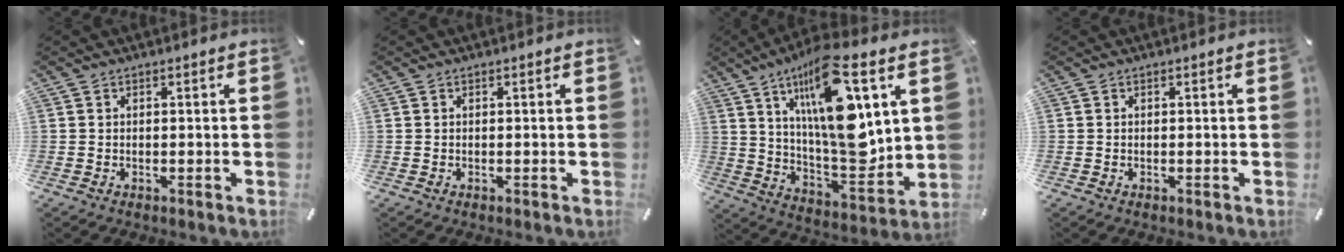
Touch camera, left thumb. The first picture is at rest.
{"total": 0.0}
{"total": 23.0, "force": [10.4, 8.0, 18.9], "torque": [-0.344, -0.067, 0.154]}
{"total": 0.0}